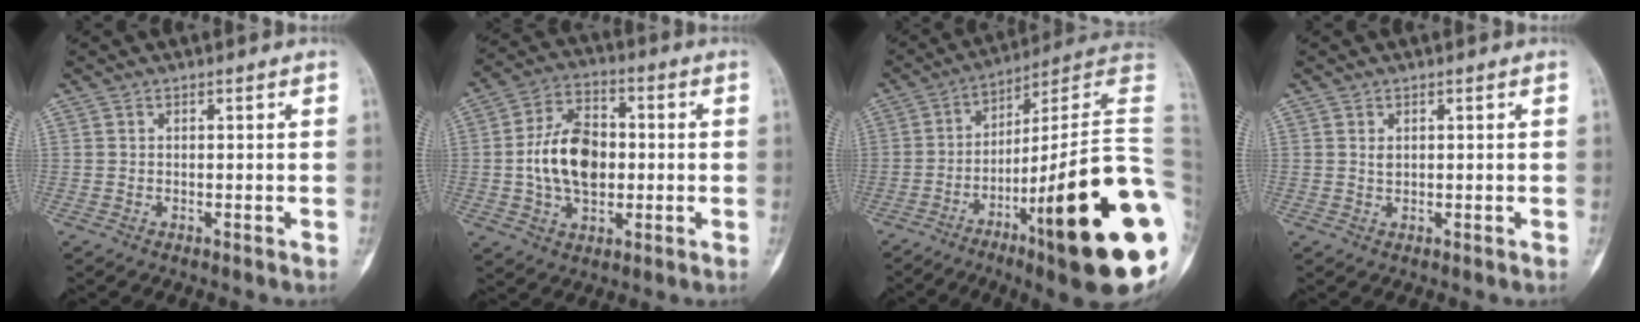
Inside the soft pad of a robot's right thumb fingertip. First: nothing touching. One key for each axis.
{"total": 13.6, "fx": -0.3, "fy": 8.8, "fz": 10.4, "tx": -0.167, "ty": 0.017, "tz": -0.007}
{"total": 31.1, "fx": -10.0, "fy": 4.8, "fz": 29.0, "tx": -0.341, "ty": 0.045, "tz": -0.158}
{"total": 1.0, "fx": 0.4, "fy": 0.6, "fz": 0.6, "tx": -0.008, "ty": -0.002, "tz": 0.010}